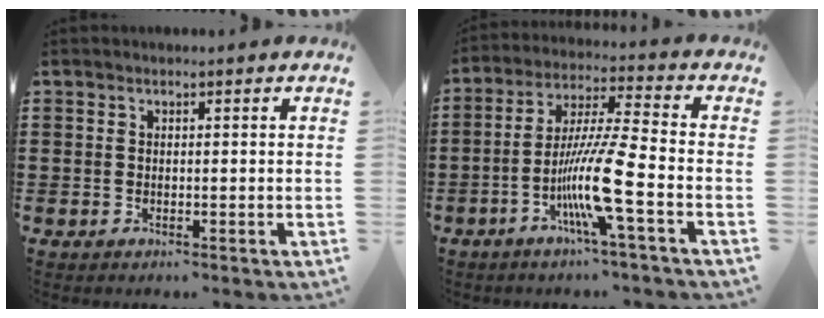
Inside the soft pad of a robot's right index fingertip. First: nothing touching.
{"total": 11.0, "force": [-4.5, 0.2, 10.1], "torque": [-0.210, -0.014, -0.094]}